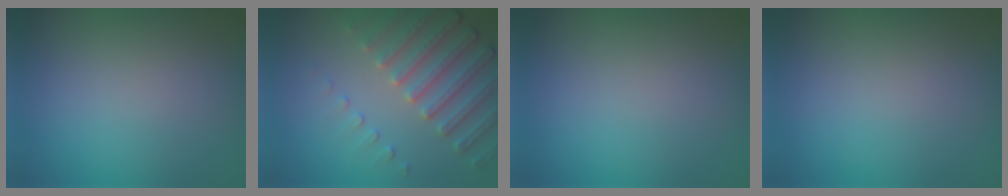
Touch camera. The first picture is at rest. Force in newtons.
{"total": 4.7, "press": 3.7, "slide": 2.9}
{"total": 0.0}
{"total": 0.0}